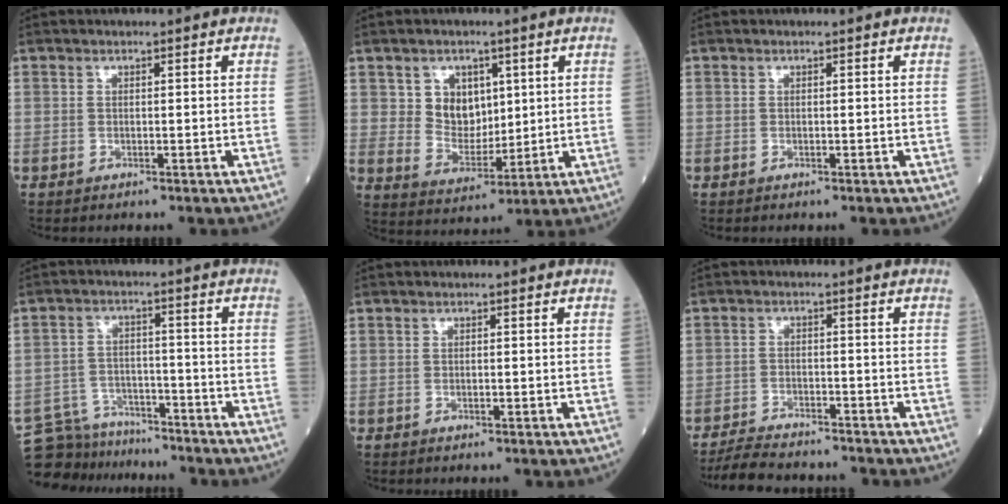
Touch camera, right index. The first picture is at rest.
{"total": 6.8, "force": [2.5, 5.1, 3.8], "torque": [-0.065, 0.006, 0.053]}
{"total": 0.0}
{"total": 10.0, "force": [-9.3, 3.7, 0.1], "torque": [-0.008, 0.024, -0.152]}
{"total": 0.5, "force": [-0.2, 0.1, 0.4], "torque": [-0.012, -0.001, -0.002]}
{"total": 8.7, "force": [-8.1, 1.4, 2.8], "torque": [-0.045, -0.012, -0.130]}